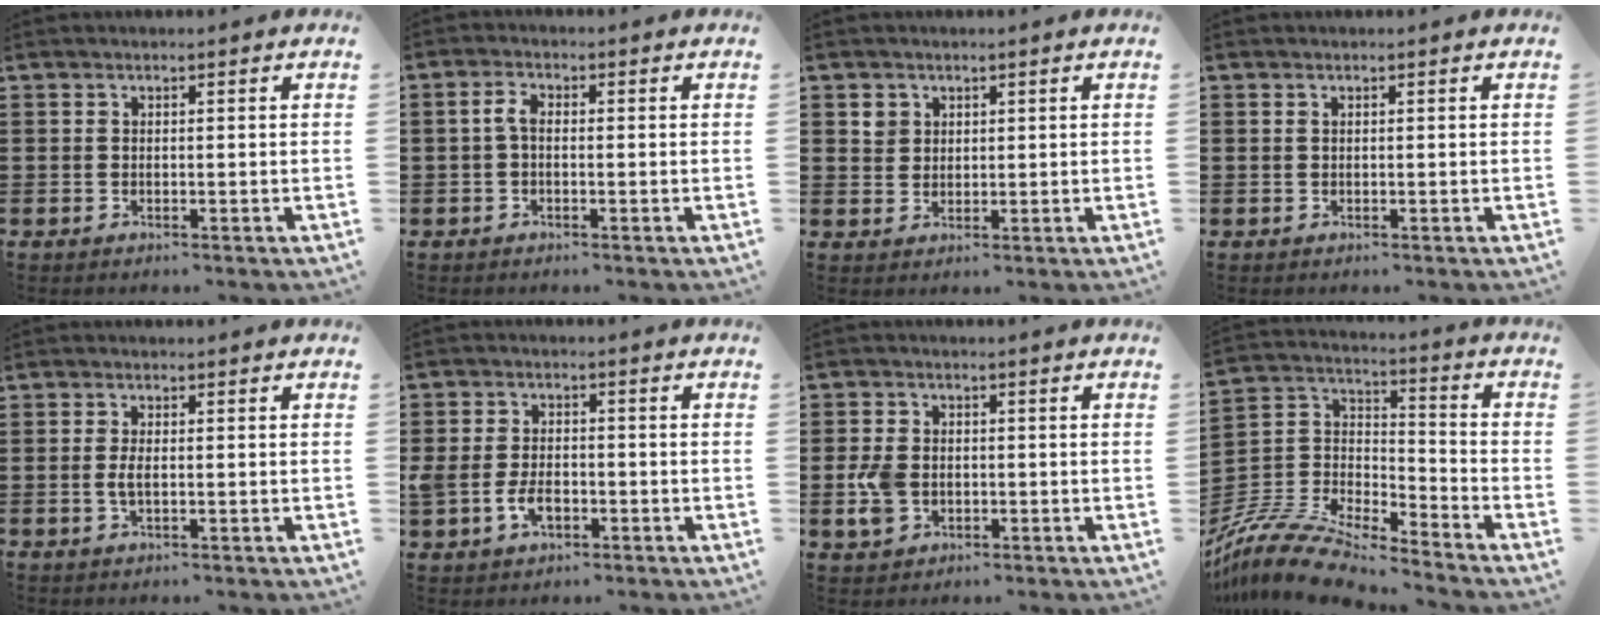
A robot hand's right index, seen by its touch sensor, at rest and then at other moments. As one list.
[{"total": 2.7, "force": [-0.4, 1.2, 2.3], "torque": [-0.060, 0.000, -0.013]}, {"total": 2.2, "force": [1.2, 1.9, 0.3], "torque": [-0.012, 0.008, 0.023]}, {"total": 0.0}, {"total": 2.1, "force": [-0.2, 0.7, 2.0], "torque": [-0.051, -0.005, -0.009]}, {"total": 4.8, "force": [-1.5, 3.2, 3.3], "torque": [-0.081, 0.000, -0.032]}, {"total": 5.0, "force": [-0.8, 3.6, 3.4], "torque": [-0.093, -0.001, -0.021]}, {"total": 11.1, "force": [-10.1, 1.9, 4.0], "torque": [-0.101, 0.012, -0.207]}]